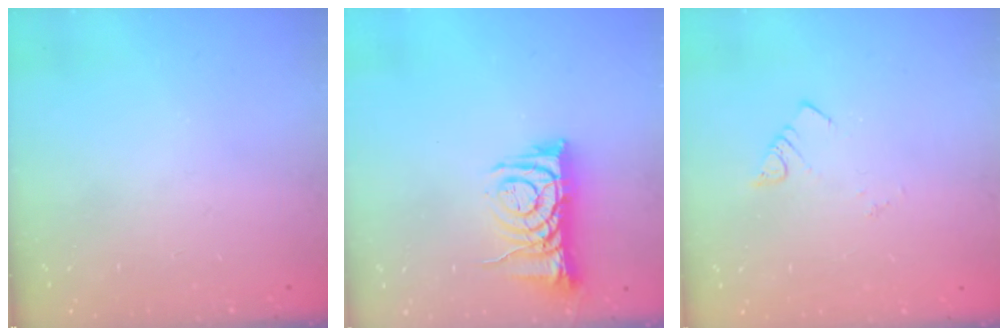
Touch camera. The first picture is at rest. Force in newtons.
{"total": 7.9, "press": 7.9, "slide": 1.0}
{"total": 1.9, "press": 1.9, "slide": 0.1}